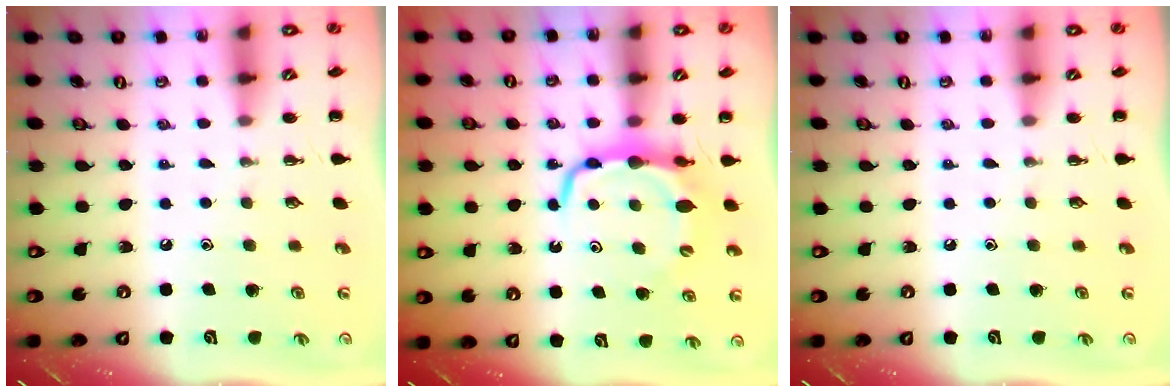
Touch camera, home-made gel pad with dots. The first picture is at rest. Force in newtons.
{"total": 7.2, "press": 7.2, "slide": 0.4}
{"total": 0.0}